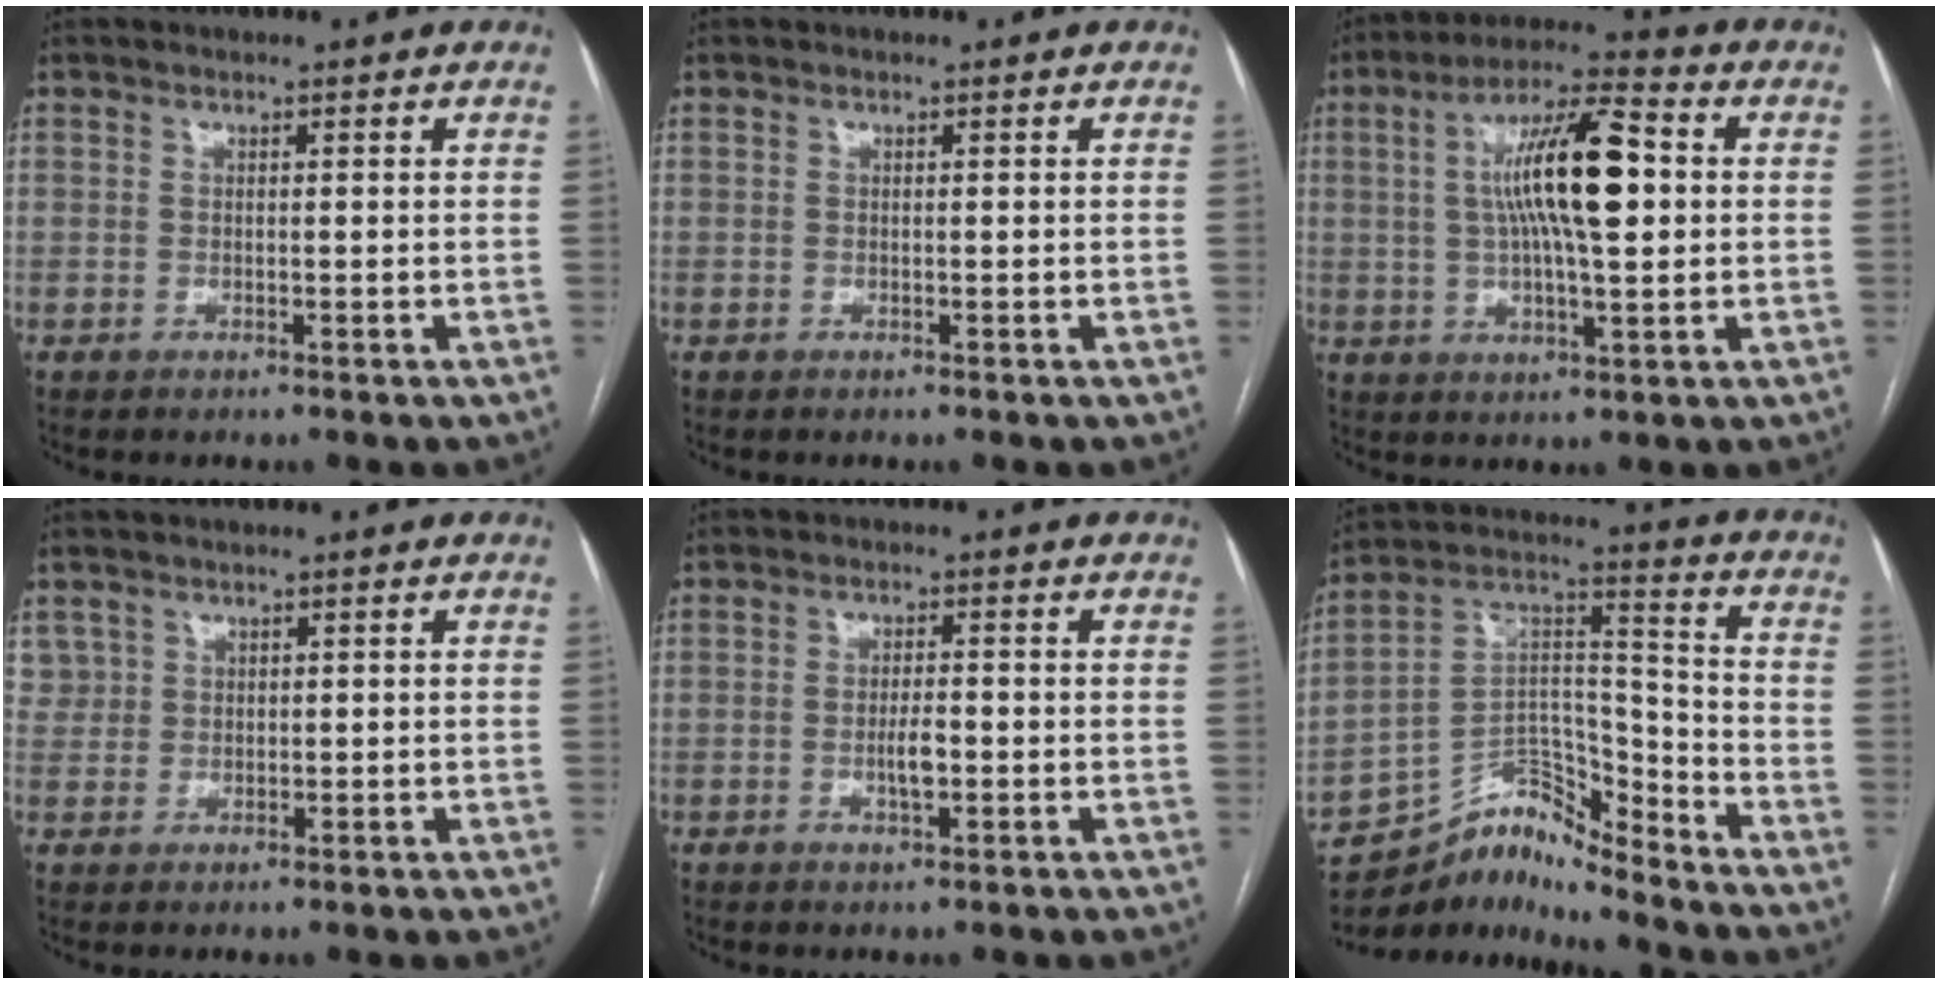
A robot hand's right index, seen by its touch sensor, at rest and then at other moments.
{"total": 0.0}
{"total": 13.8, "force": [1.8, 2.7, 13.4], "torque": [-0.239, 0.024, 0.026]}
{"total": 2.6, "force": [1.3, 2.2, -0.2], "torque": [0.021, 0.007, 0.021]}
{"total": 3.1, "force": [-0.7, 0.9, 2.9], "torque": [-0.053, 0.000, -0.010]}
{"total": 10.0, "force": [-9.9, 1.2, 0.3], "torque": [0.000, 0.070, -0.185]}